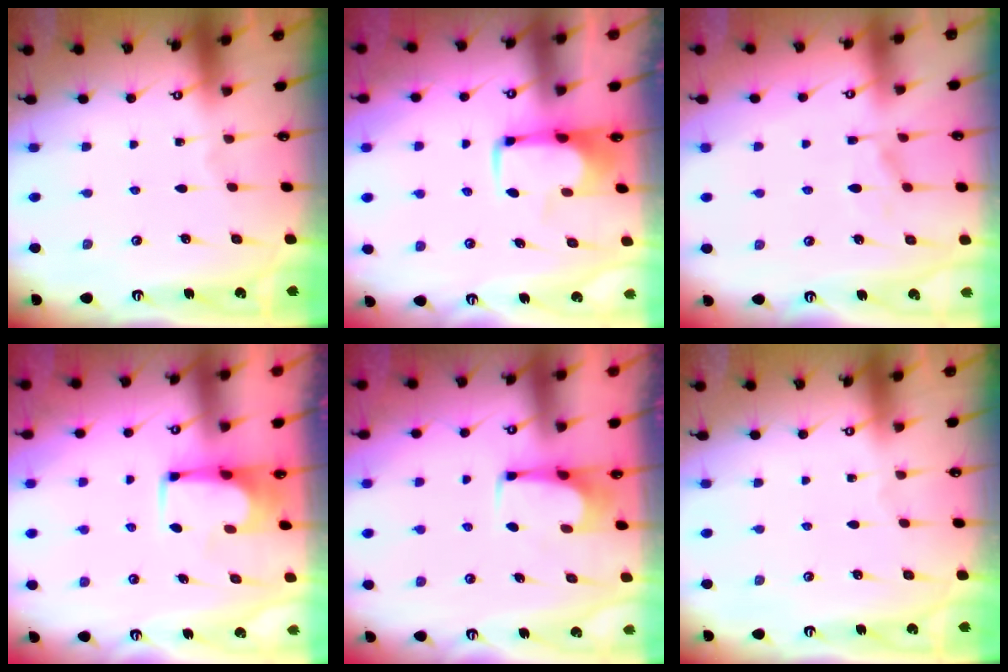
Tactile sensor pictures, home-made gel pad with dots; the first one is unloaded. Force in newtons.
{"total": 1.8, "press": 1.7, "slide": 0.5}
{"total": 1.4, "press": 0.3, "slide": 1.4}
{"total": 1.5, "press": 1.5, "slide": 0.2}
{"total": 4.8, "press": 4.8, "slide": 0.3}
{"total": 0.0}